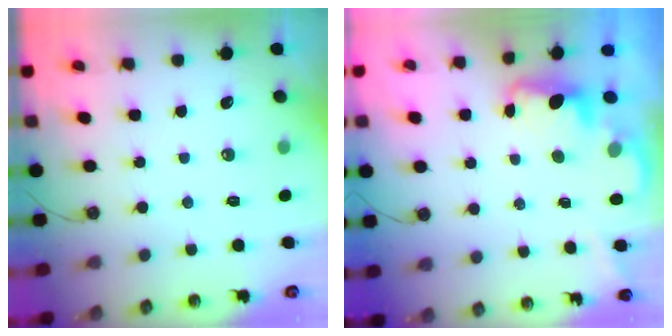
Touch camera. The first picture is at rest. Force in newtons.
{"total": 2.0, "press": 1.9, "slide": 0.5}